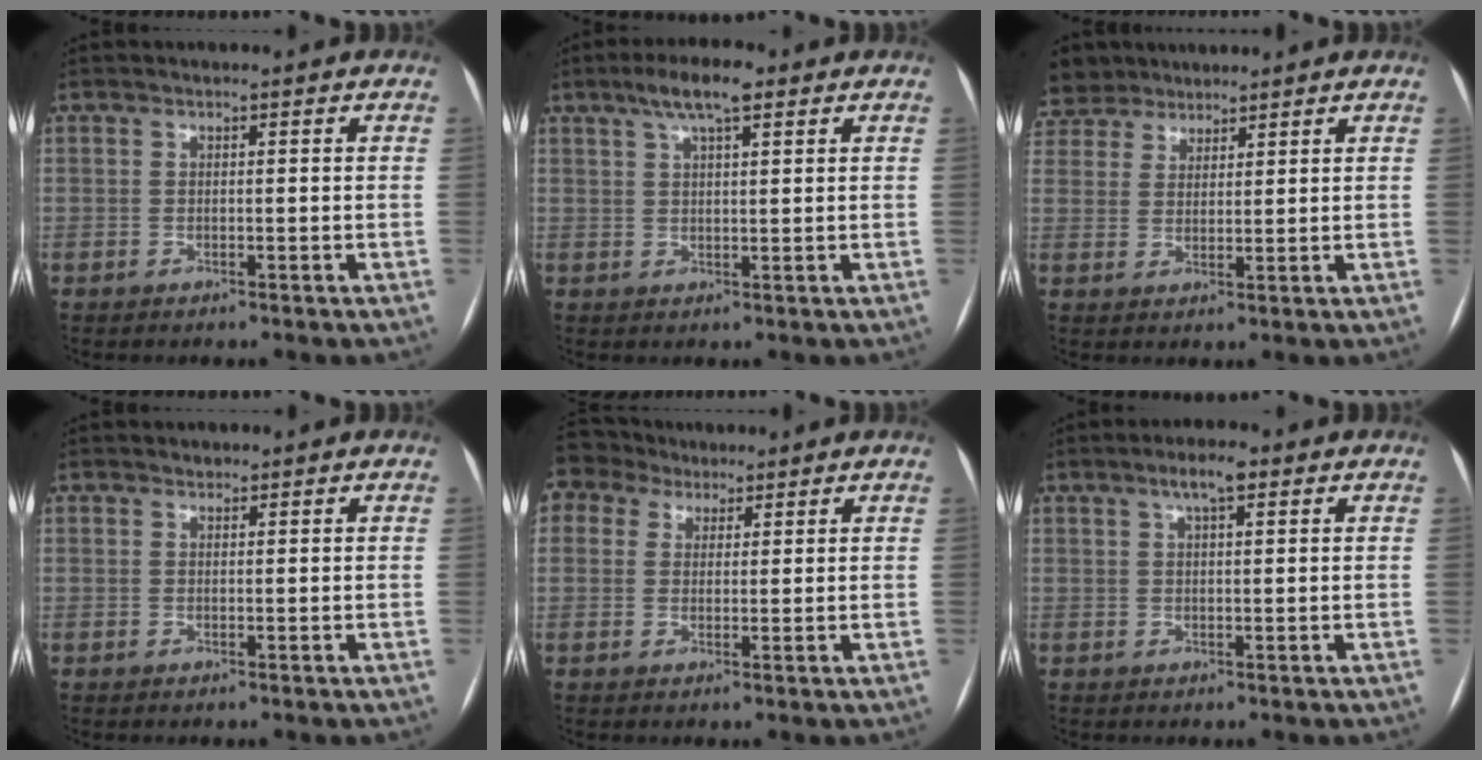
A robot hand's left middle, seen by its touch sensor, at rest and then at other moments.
{"total": 6.2, "force": [3.9, 1.3, 4.7], "torque": [-0.091, 0.017, 0.065]}
{"total": 8.2, "force": [7.0, 4.0, 1.4], "torque": [-0.031, 0.027, 0.134]}
{"total": 0.7, "force": [0.6, 0.4, 0.1], "torque": [-0.004, 0.001, 0.009]}
{"total": 5.5, "force": [4.1, 3.7, 0.7], "torque": [-0.023, 0.033, 0.078]}
{"total": 3.9, "force": [2.2, 1.0, 3.1], "torque": [-0.057, 0.011, 0.036]}